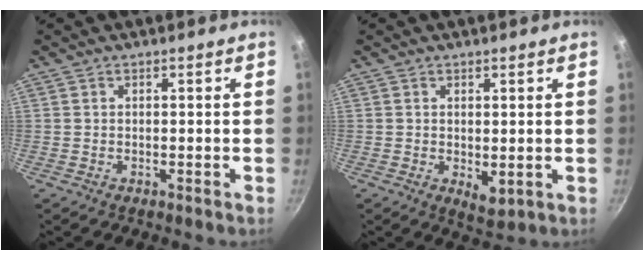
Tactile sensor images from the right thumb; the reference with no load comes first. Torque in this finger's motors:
{"motor_torque": [-0.35, 0.24, -0.02, 0.12, 0.01]}